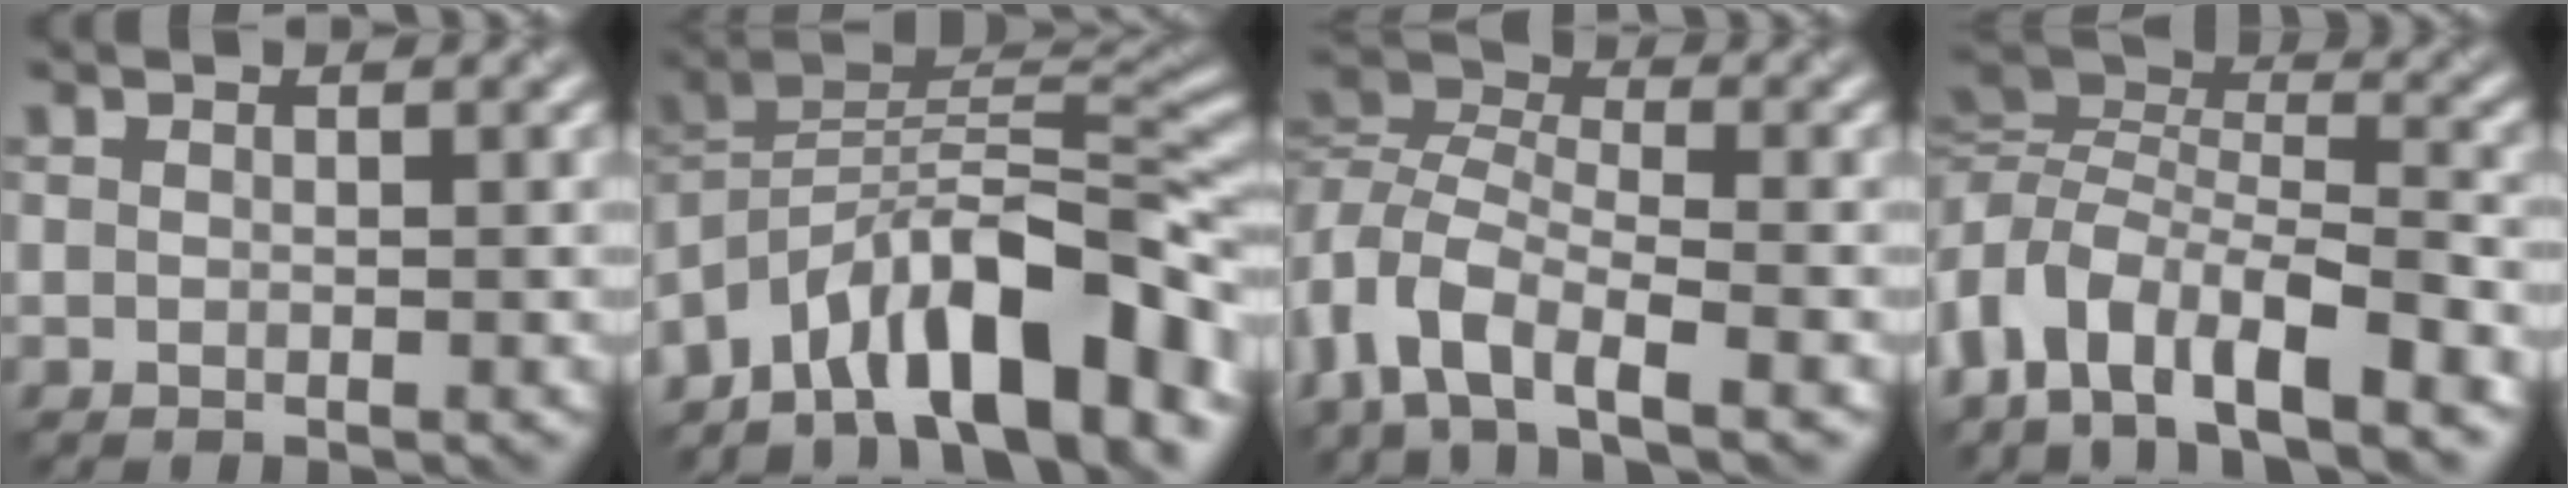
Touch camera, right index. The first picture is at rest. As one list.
[{"total": 13.3, "force": [-7.8, 4.7, 9.8], "torque": [-0.156, 0.035, -0.134]}, {"total": 7.9, "force": [-3.6, 3.9, 5.8], "torque": [-0.119, 0.005, -0.081]}, {"total": 9.7, "force": [-4.3, 4.2, 7.6], "torque": [-0.132, 0.012, -0.085]}]